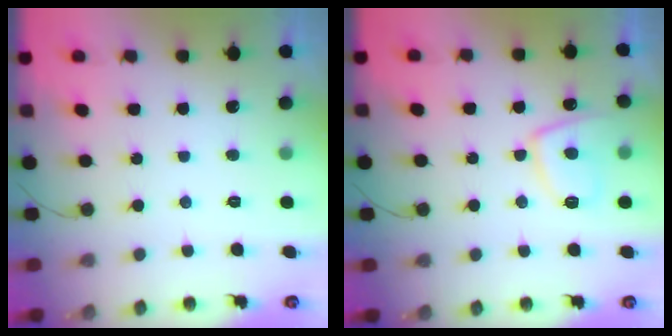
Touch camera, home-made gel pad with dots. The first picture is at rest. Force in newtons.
{"total": 8.8, "press": 8.7, "slide": 1.1}